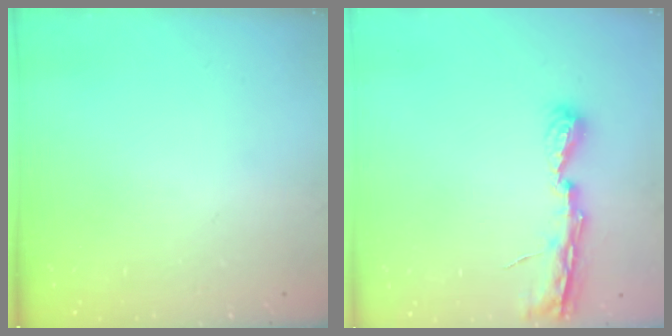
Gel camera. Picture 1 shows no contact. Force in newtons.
{"total": 6.7, "press": 6.7, "slide": 0.5}